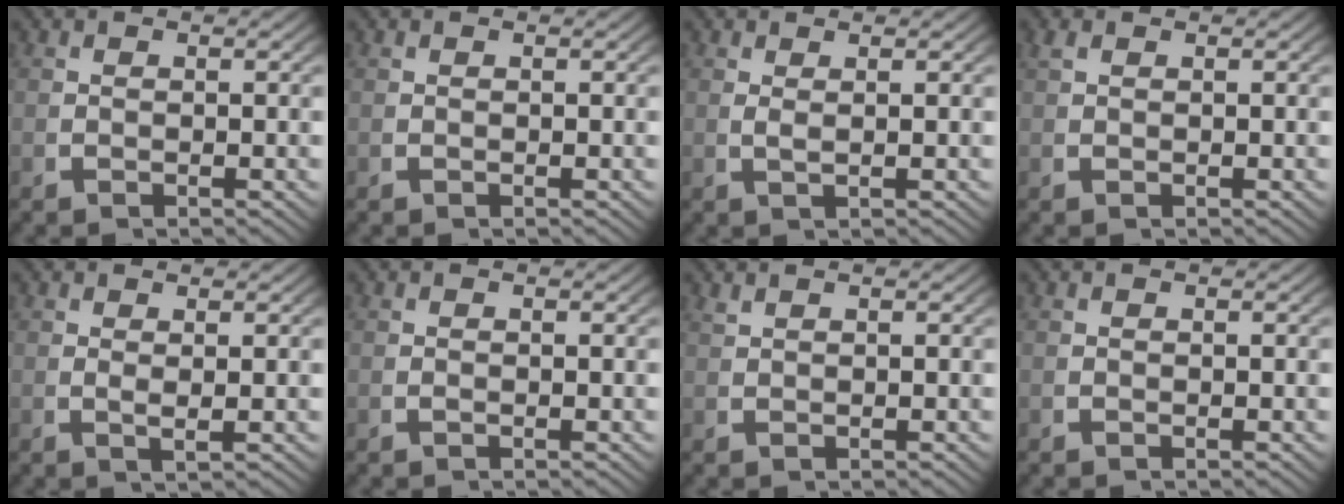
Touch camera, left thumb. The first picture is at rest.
{"total": 0.0}
{"total": 1.0, "force": [0.7, -0.1, 0.7], "torque": [-0.024, -0.007, 0.021]}
{"total": 0.8, "force": [0.7, 0.2, 0.3], "torque": [-0.013, -0.001, 0.020]}
{"total": 1.2, "force": [0.7, 0.1, 1.0], "torque": [-0.024, -0.006, 0.018]}
{"total": 0.0}
{"total": 1.0, "force": [0.9, -0.3, 0.2], "torque": [-0.007, 0.002, 0.025]}
{"total": 0.0}